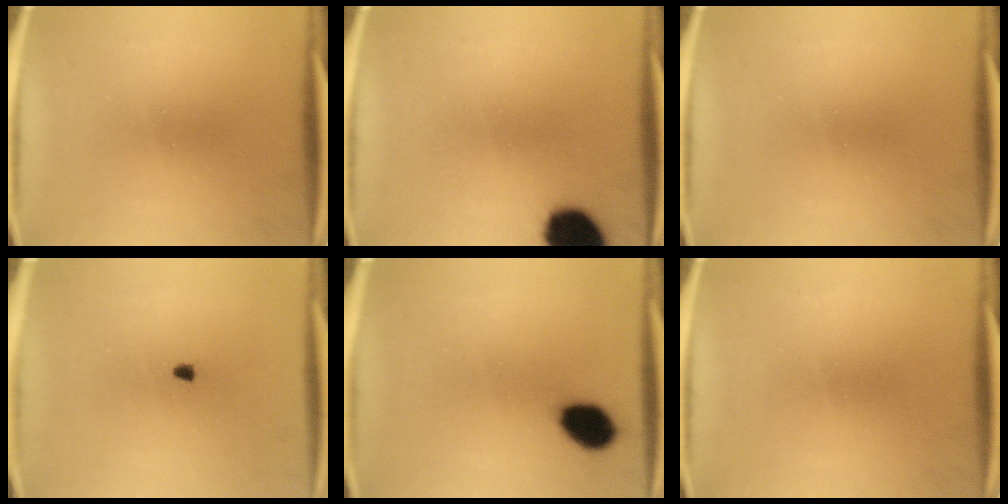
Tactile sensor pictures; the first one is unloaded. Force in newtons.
{"total": 13.1}
{"total": 0.0}
{"total": 1.0}
{"total": 8.0}
{"total": 0.0}